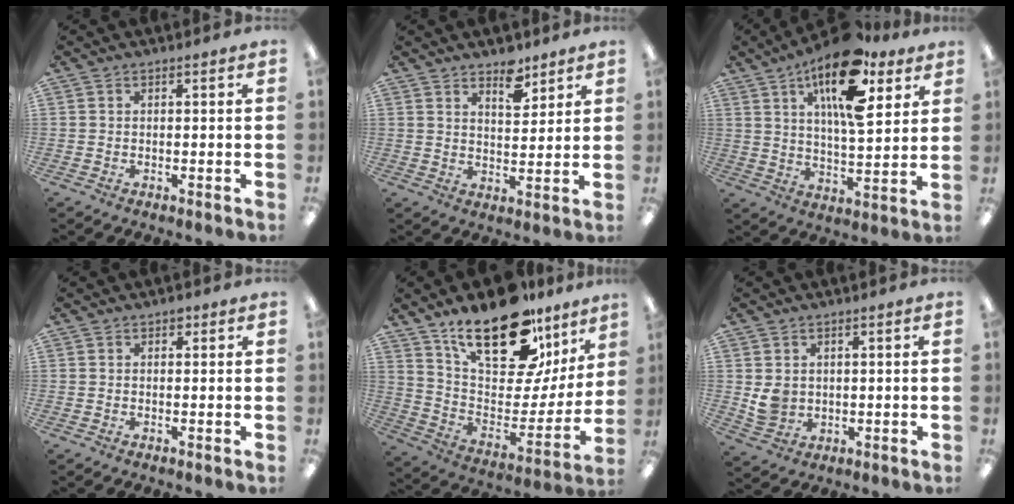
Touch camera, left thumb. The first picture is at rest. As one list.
[{"total": 6.3, "force": [5.0, 2.9, 2.5], "torque": [-0.013, -0.035, 0.083]}, {"total": 19.0, "force": [10.9, 7.5, 13.7], "torque": [-0.218, -0.046, 0.175]}, {"total": 1.2, "force": [0.7, 0.8, 0.6], "torque": [-0.005, 0.001, 0.010]}, {"total": 25.3, "force": [17.5, 10.8, 14.8], "torque": [-0.223, -0.118, 0.304]}, {"total": 4.5, "force": [1.3, 4.0, 1.7], "torque": [-0.022, 0.002, 0.026]}]